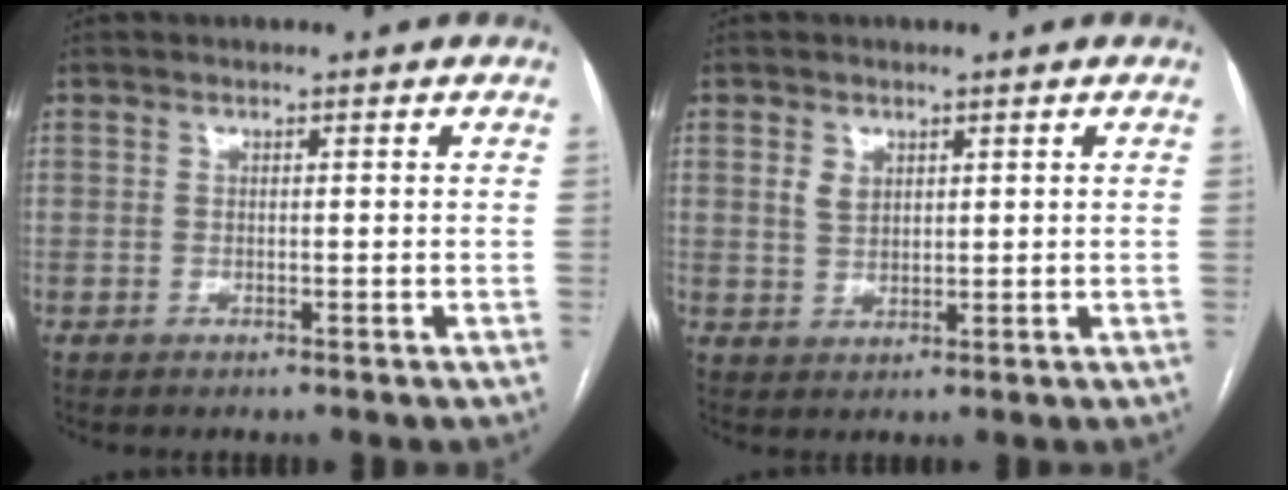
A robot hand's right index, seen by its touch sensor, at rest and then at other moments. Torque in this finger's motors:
{"motor_torque": [0.41, 0.17, 0.03, 0.05]}